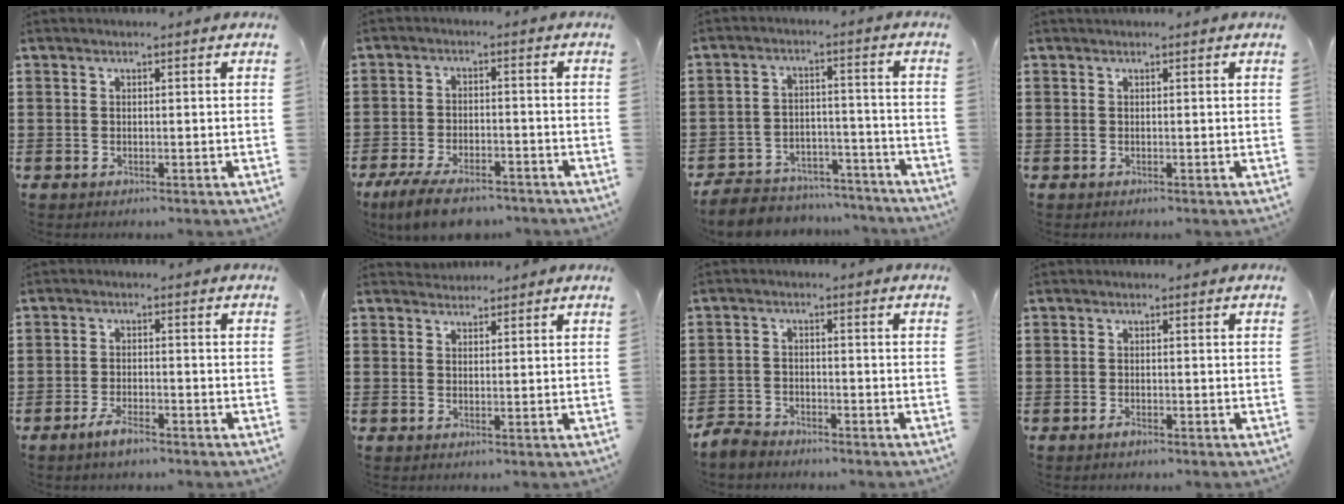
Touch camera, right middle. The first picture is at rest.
{"total": 6.4, "force": [-5.1, 1.7, 3.5], "torque": [-0.073, -0.002, -0.096]}
{"total": 6.5, "force": [-6.3, 1.2, 0.9], "torque": [-0.020, 0.014, -0.124]}
{"total": 0.0}
{"total": 2.9, "force": [-2.1, 0.6, 2.0], "torque": [-0.046, -0.004, -0.041]}
{"total": 1.6, "force": [1.6, 0.3, -0.3], "torque": [0.001, 0.003, 0.032]}
{"total": 3.0, "force": [-2.9, 0.7, 0.1], "torque": [-0.016, 0.000, -0.064]}
{"total": 0.8, "force": [-0.7, 0.2, 0.5], "torque": [-0.012, -0.007, -0.011]}